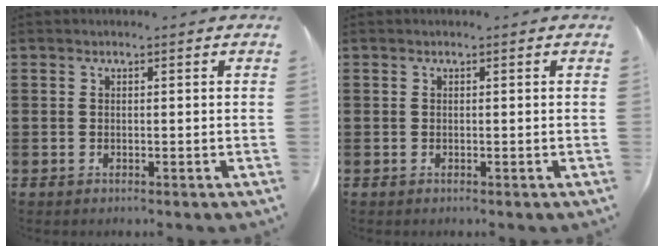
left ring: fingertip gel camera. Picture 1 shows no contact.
{"total": 0.0}